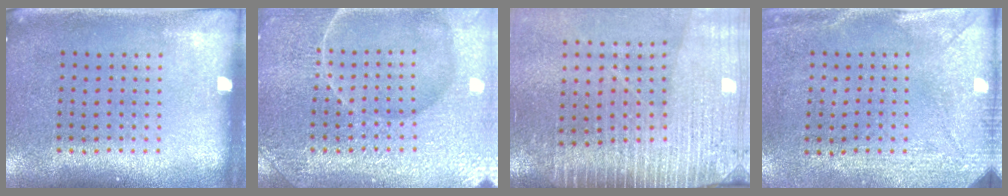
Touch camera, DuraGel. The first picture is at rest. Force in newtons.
{"total": 4.7, "press": 4.7, "slide": 0.6}
{"total": 3.6, "press": 3.1, "slide": 1.8}
{"total": 2.9, "press": 2.3, "slide": 1.8}